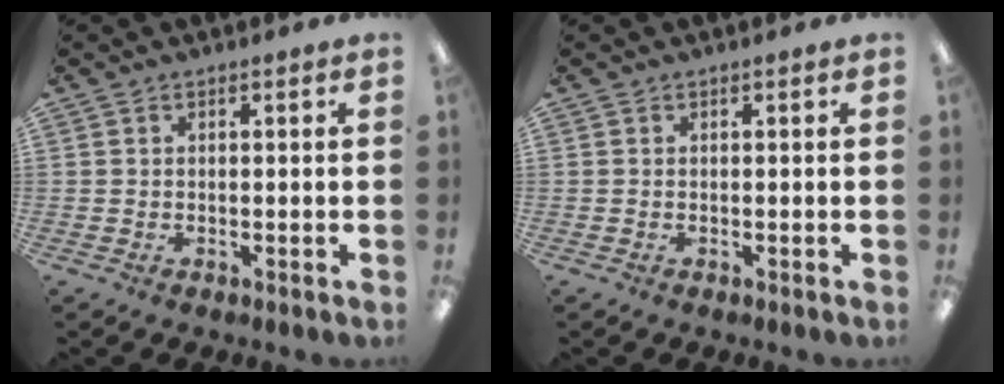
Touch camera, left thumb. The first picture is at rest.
{"total": 0.0}